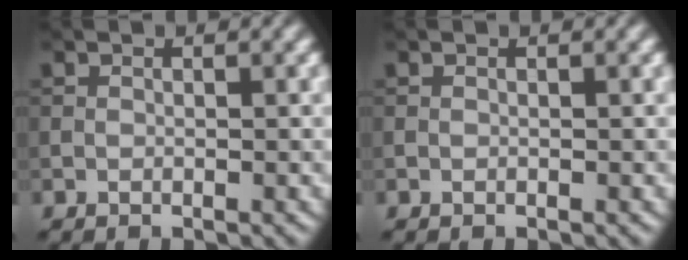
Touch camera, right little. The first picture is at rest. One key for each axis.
{"total": 0.0}